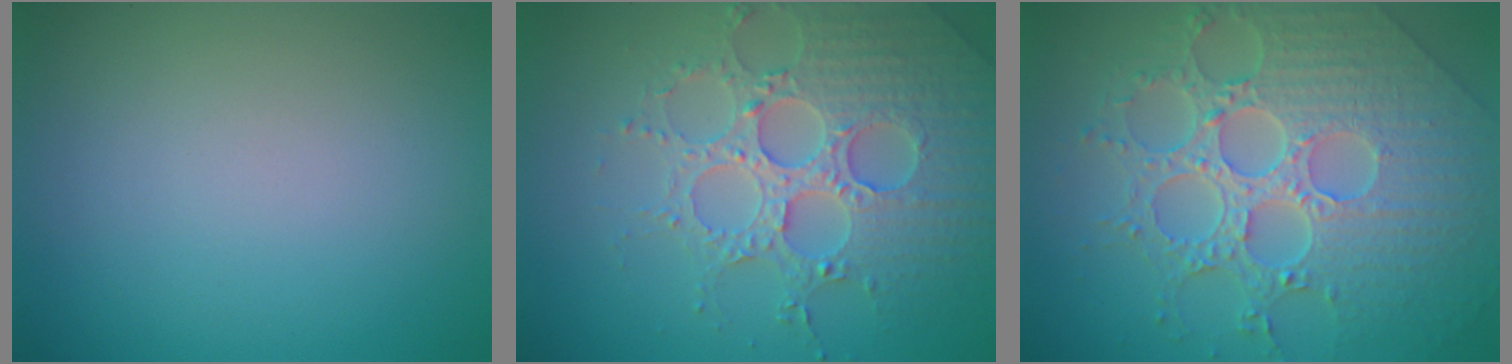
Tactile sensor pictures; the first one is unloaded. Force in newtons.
{"total": 5.3, "press": 5.1, "slide": 1.2}
{"total": 8.7, "press": 6.4, "slide": 5.8}